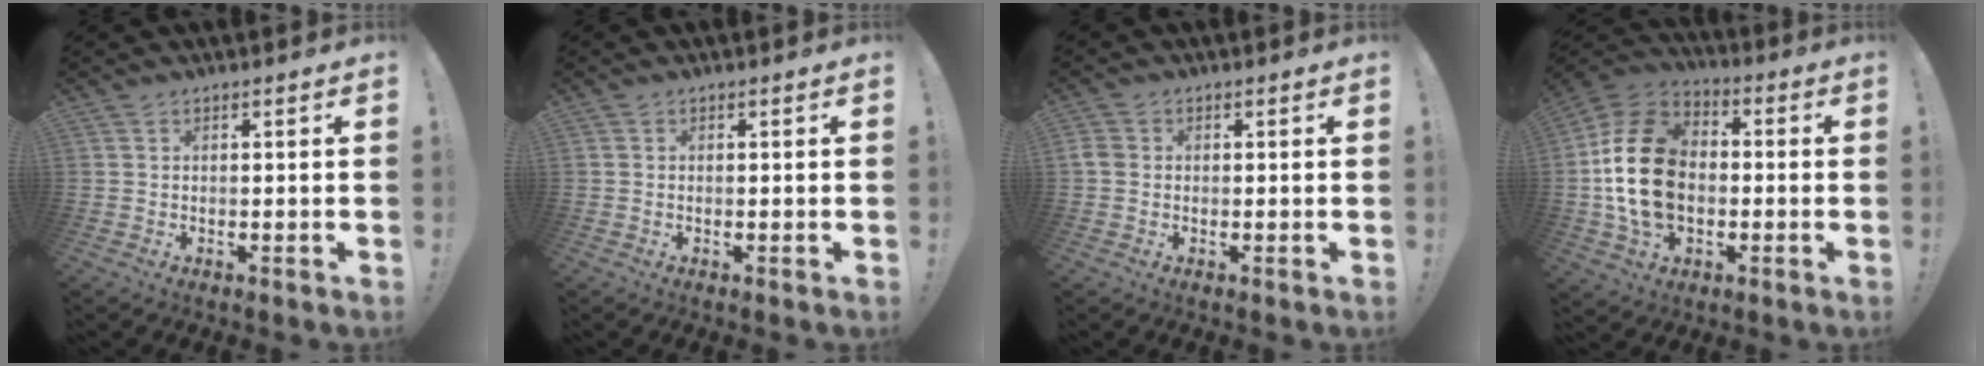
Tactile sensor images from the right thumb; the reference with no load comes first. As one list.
[{"total": 0.0}, {"total": 2.8, "force": [-0.2, 2.4, 1.4], "torque": [-0.034, 0.007, -0.002]}, {"total": 21.5, "force": [-0.6, 15.8, 14.6], "torque": [-0.262, 0.022, 0.002]}]